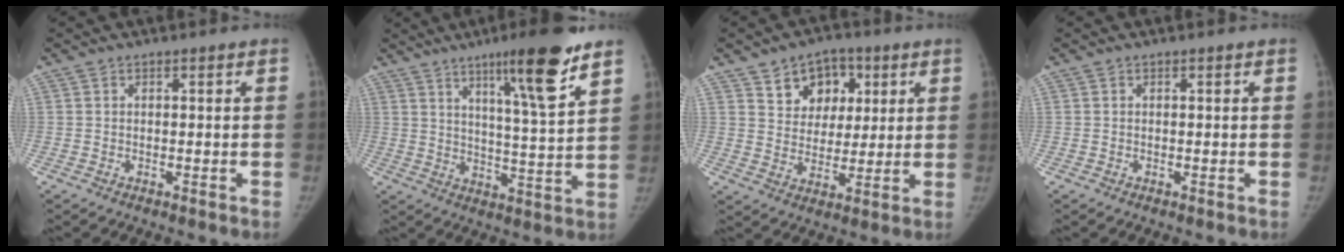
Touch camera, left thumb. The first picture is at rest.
{"total": 14.4, "force": [8.7, 1.2, 11.4], "torque": [-0.169, -0.050, 0.136]}
{"total": 10.2, "force": [4.7, 7.9, 4.4], "torque": [-0.024, -0.017, 0.078]}
{"total": 0.0}